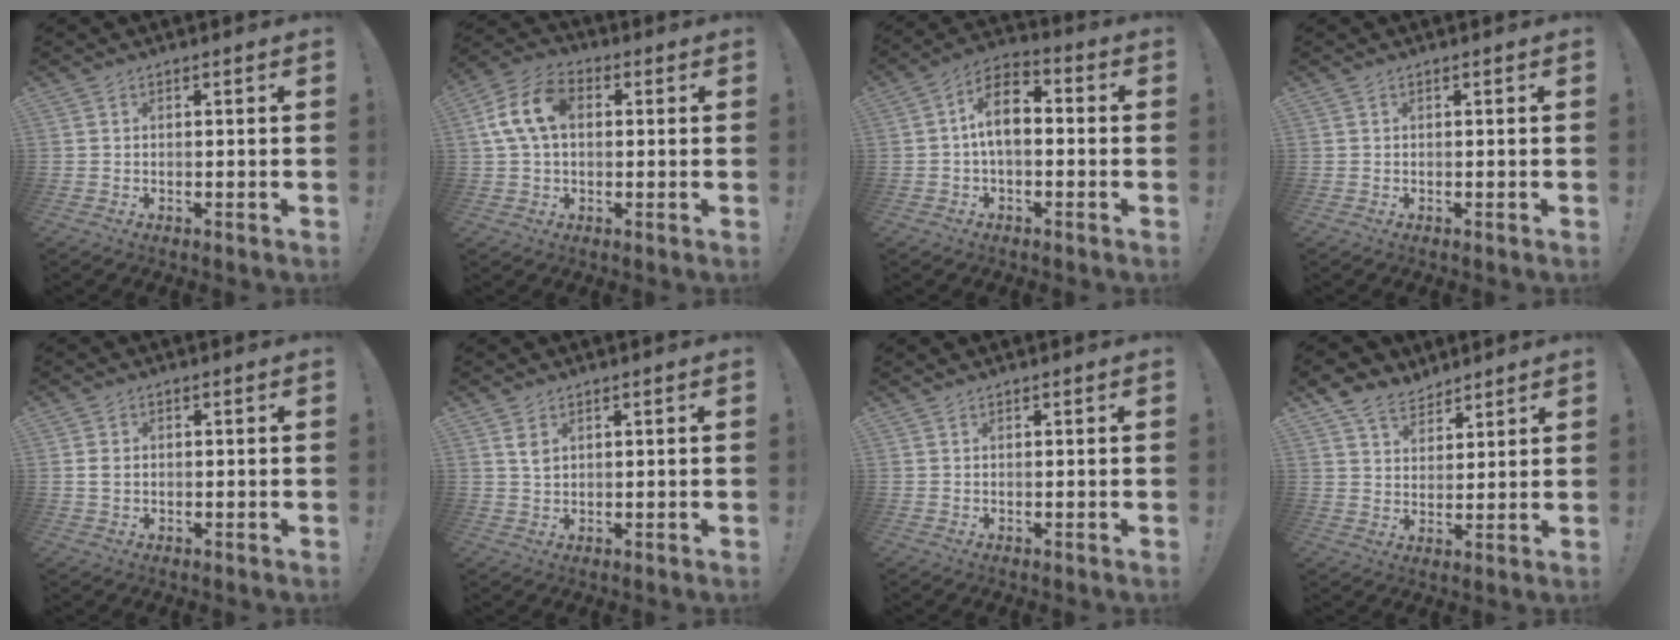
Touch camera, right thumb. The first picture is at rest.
{"total": 12.5, "force": [2.3, 8.2, 9.1], "torque": [-0.172, 0.012, 0.044]}
{"total": 10.4, "force": [0.5, 6.0, 8.5], "torque": [-0.150, 0.009, 0.013]}
{"total": 0.0}
{"total": 2.2, "force": [0.3, 1.6, 1.4], "torque": [-0.020, 0.002, 0.005]}
{"total": 3.0, "force": [1.5, 1.6, 2.0], "torque": [-0.028, -0.004, 0.024]}
{"total": 0.8, "force": [0.8, 0.1, -0.3], "torque": [0.011, -0.001, 0.013]}
{"total": 8.2, "force": [6.3, 4.6, 2.2], "torque": [-0.045, -0.038, 0.125]}